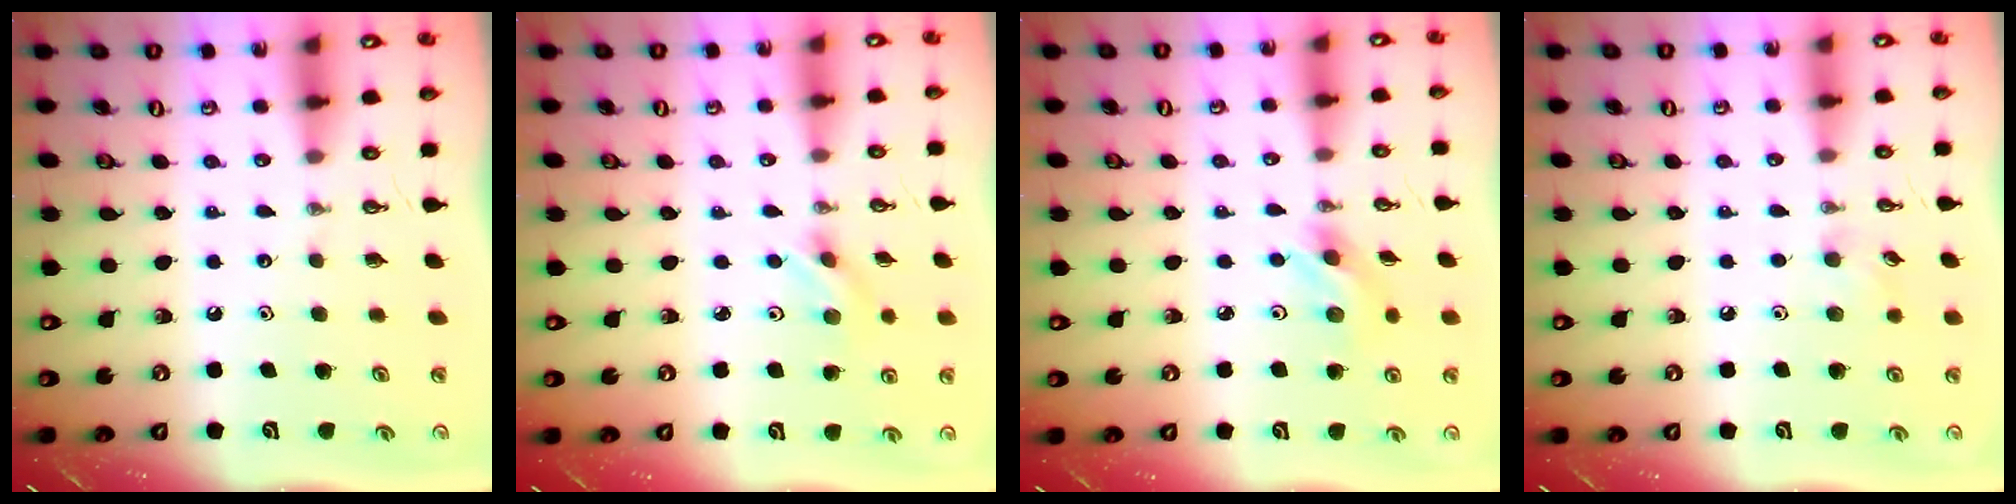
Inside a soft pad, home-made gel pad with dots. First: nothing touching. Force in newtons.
{"total": 2.6, "press": 2.4, "slide": 0.8}
{"total": 5.4, "press": 5.4, "slide": 0.7}
{"total": 5.9, "press": 5.7, "slide": 1.4}